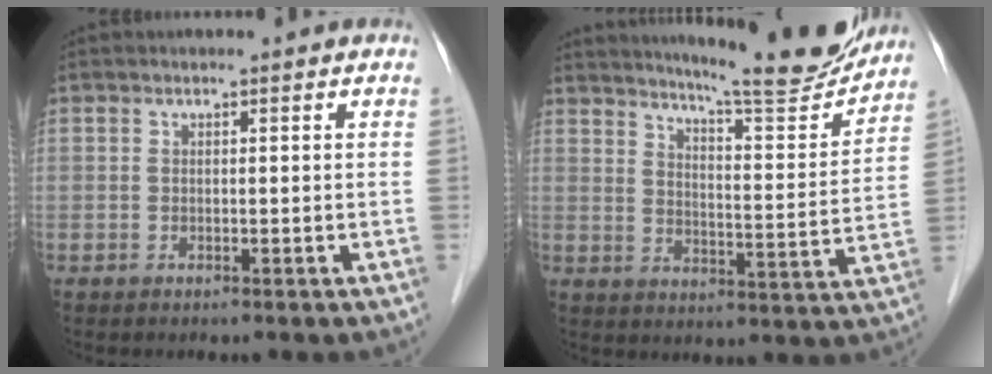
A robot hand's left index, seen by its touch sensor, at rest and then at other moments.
{"total": 16.5, "force": [15.3, 0.6, 6.1], "torque": [-0.094, -0.050, 0.203]}